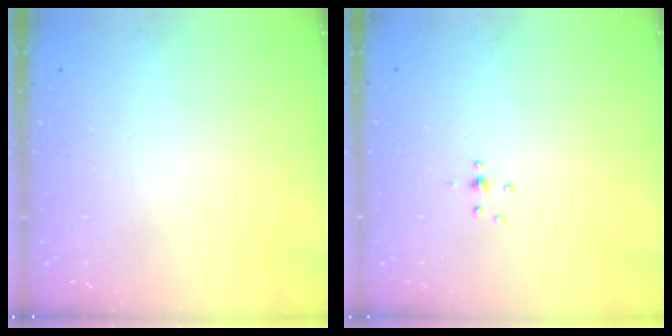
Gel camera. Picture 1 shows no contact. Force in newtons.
{"total": 3.7, "press": 3.6, "slide": 0.8}